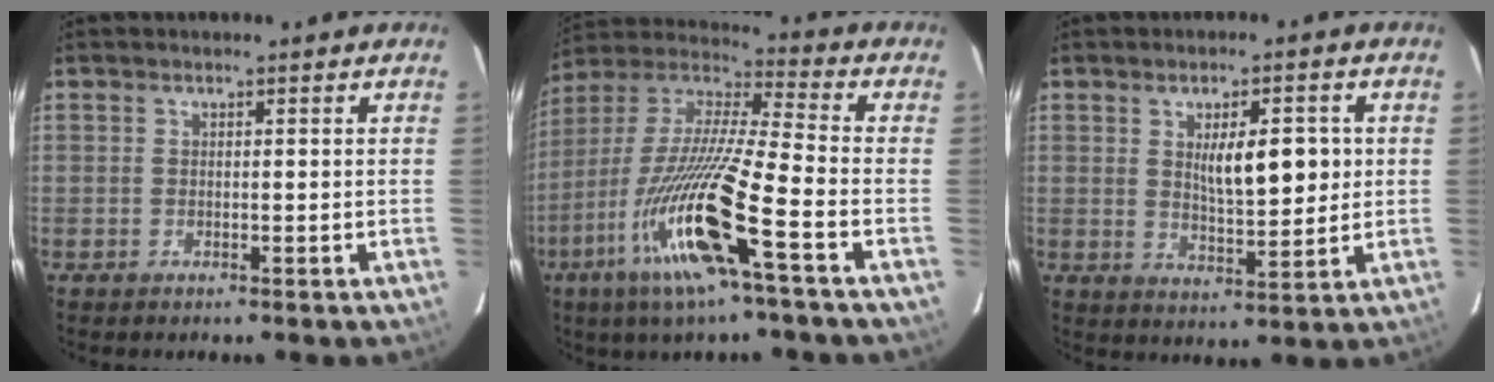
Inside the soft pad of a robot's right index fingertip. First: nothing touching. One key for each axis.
{"total": 18.7, "fx": -8.1, "fy": 0.7, "fz": 16.9, "tx": -0.365, "ty": -0.029, "tz": -0.160}
{"total": 8.1, "fx": 1.6, "fy": 2.6, "fz": 7.5, "tx": -0.116, "ty": -0.002, "tz": 0.033}